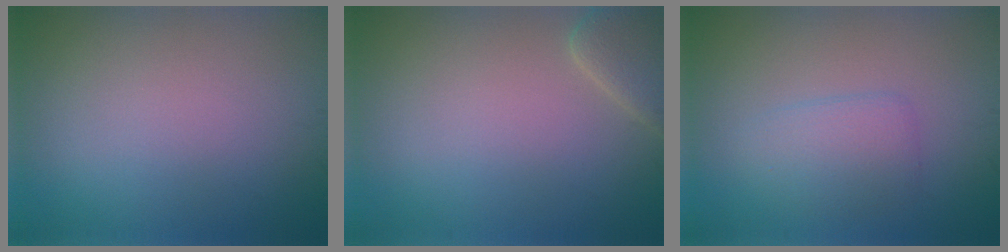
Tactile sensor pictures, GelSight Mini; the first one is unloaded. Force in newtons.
{"total": 2.6, "press": 2.6, "slide": 0.2}
{"total": 2.3, "press": 2.3, "slide": 0.1}